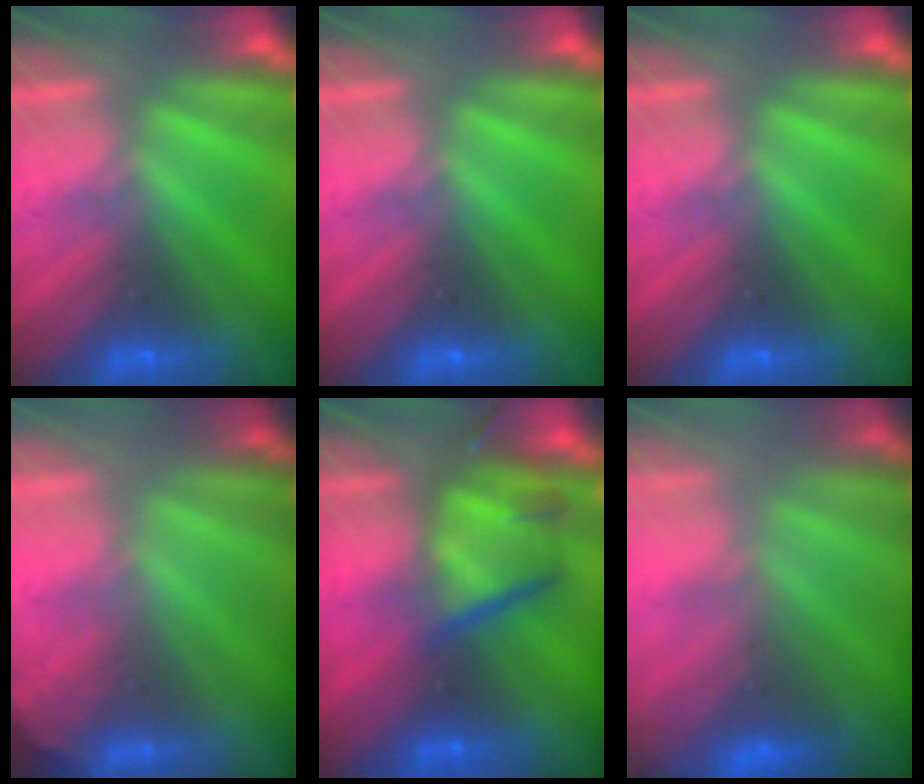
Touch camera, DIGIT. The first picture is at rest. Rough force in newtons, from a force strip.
{"total": 0.0}
{"total": 0.0}
{"total": 1.9}
{"total": 5.5}
{"total": 3.8}